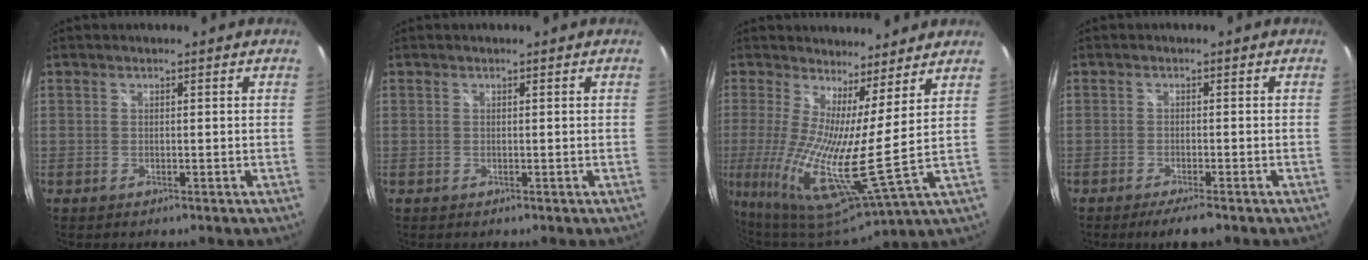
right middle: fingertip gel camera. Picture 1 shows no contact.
{"total": 0.0}
{"total": 14.7, "force": [3.7, 1.3, 14.1], "torque": [-0.254, -0.031, 0.060]}
{"total": 4.3, "force": [-3.3, 0.4, 2.6], "torque": [-0.058, -0.011, -0.057]}